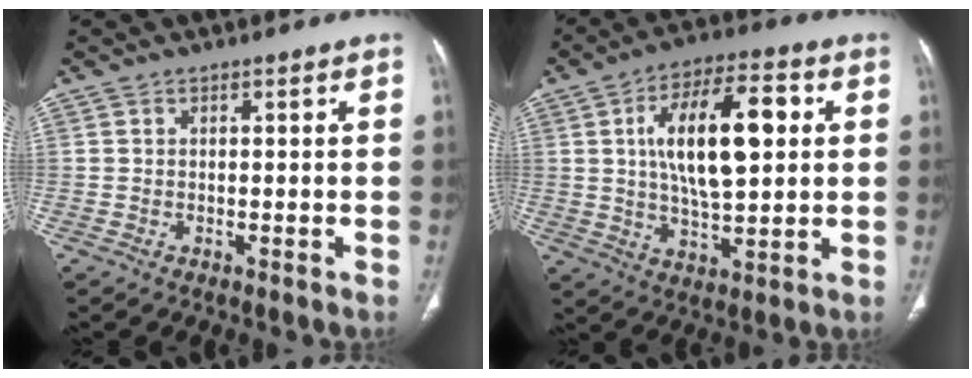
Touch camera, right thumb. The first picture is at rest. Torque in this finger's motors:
{"motor_torque": [1.23, 1.87, 1.21, 1.21, 0.30]}